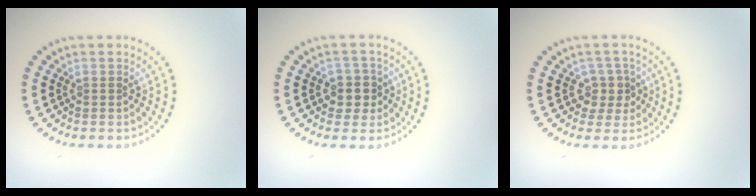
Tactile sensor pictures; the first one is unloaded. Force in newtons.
{"total": 2.4, "press": 2.1, "slide": 1.1}
{"total": 2.2, "press": 1.9, "slide": 1.2}